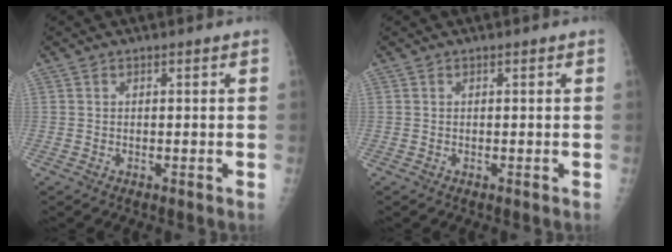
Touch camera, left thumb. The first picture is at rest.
{"total": 0.0}